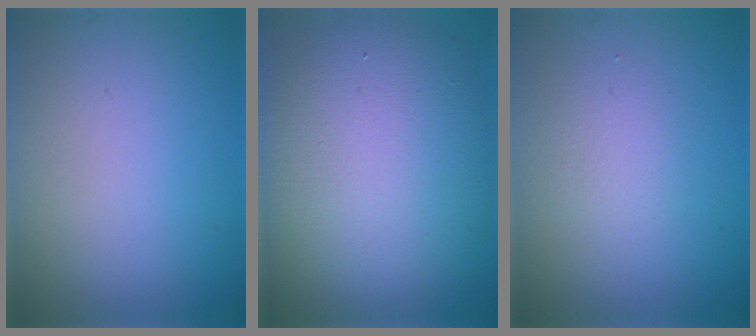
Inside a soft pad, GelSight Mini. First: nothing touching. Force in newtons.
{"total": 13.0, "press": 13.0, "slide": 0.6}
{"total": 1.7, "press": 1.7, "slide": 0.2}